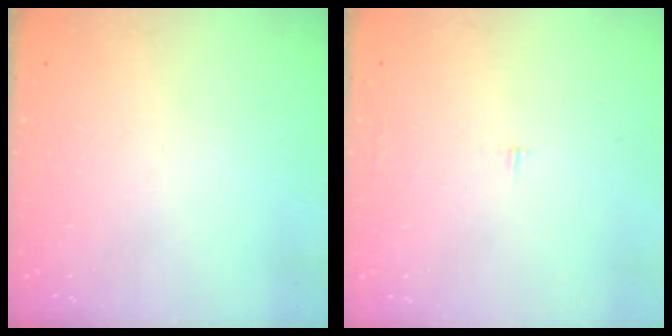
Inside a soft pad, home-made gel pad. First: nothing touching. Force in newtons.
{"total": 2.1, "press": 2.1, "slide": 0.2}